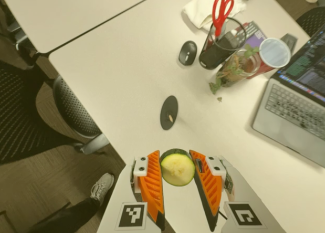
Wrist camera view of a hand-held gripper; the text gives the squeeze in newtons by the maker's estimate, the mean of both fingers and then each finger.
{"total": 8.5, "left": 8.1, "right": 9.0}